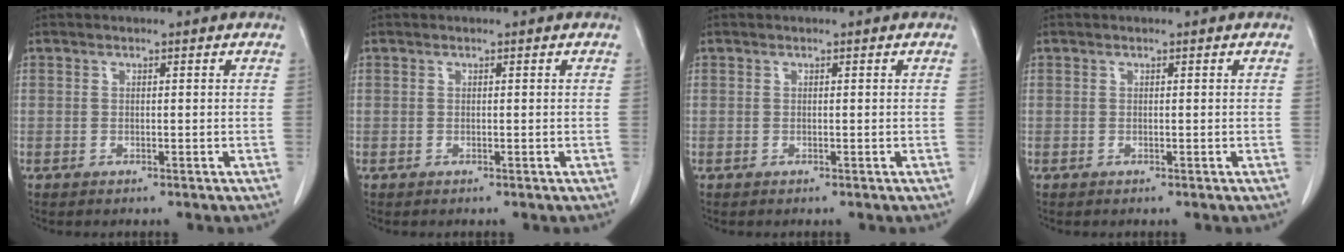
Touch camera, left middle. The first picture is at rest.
{"total": 0.0}
{"total": 0.0}
{"total": 0.0}